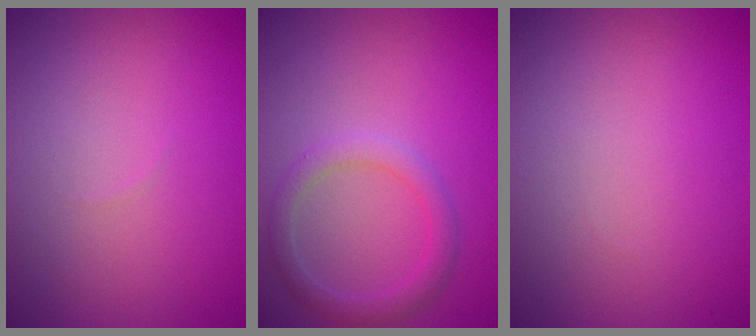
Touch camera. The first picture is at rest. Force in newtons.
{"total": 2.3, "press": 2.3, "slide": 0.1}
{"total": 0.0}